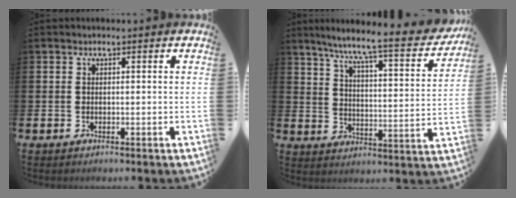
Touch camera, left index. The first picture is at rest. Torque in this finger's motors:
{"motor_torque": [0.96, -1.18, 0.52, 0.21]}